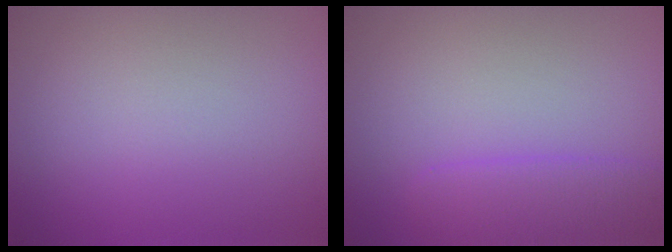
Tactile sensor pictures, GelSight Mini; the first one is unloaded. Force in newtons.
{"total": 2.8, "press": 2.8, "slide": 0.1}